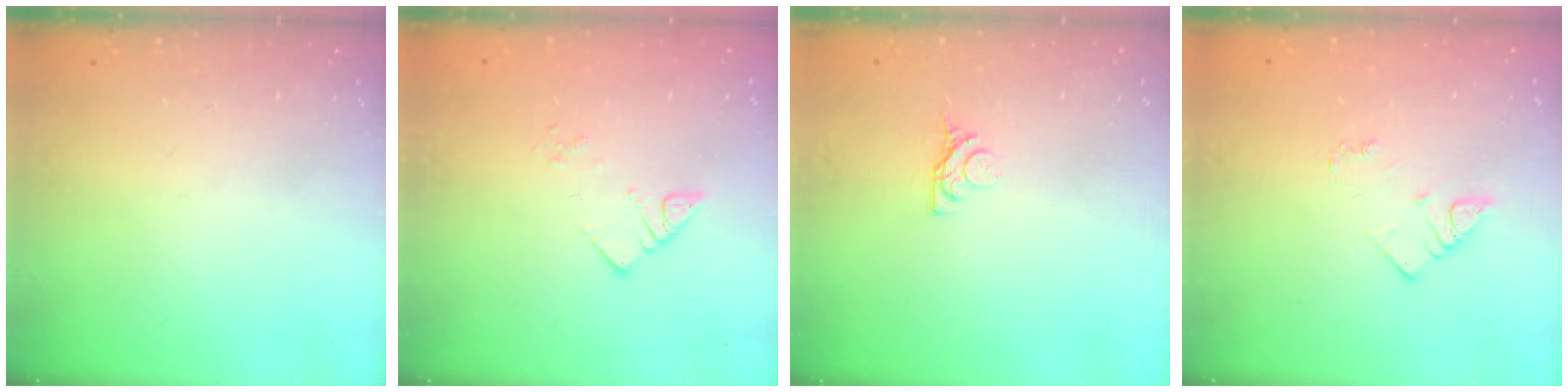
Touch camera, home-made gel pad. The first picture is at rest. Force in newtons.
{"total": 3.3, "press": 3.3, "slide": 0.1}
{"total": 4.6, "press": 4.6, "slide": 0.8}
{"total": 2.9, "press": 2.9, "slide": 0.3}